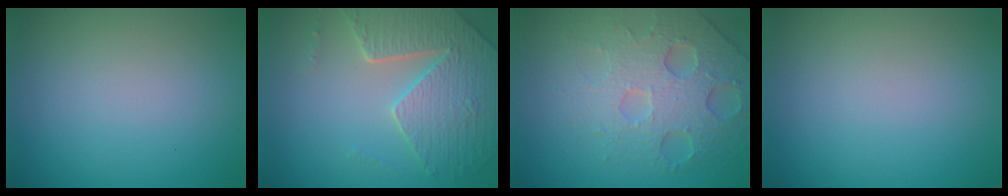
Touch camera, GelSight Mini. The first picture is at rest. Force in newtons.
{"total": 5.7, "press": 4.8, "slide": 2.9}
{"total": 6.4, "press": 4.7, "slide": 4.3}
{"total": 0.0}